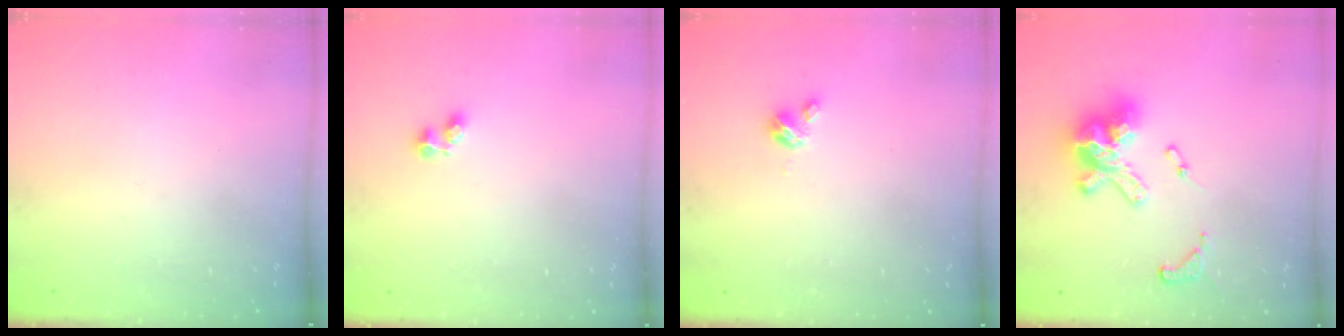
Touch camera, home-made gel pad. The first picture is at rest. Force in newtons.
{"total": 1.9, "press": 1.8, "slide": 0.5}
{"total": 2.7, "press": 2.7, "slide": 0.3}
{"total": 15.0, "press": 14.9, "slide": 1.9}